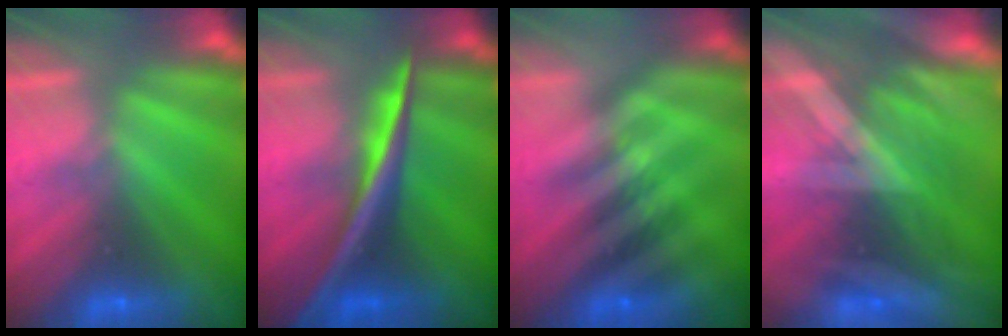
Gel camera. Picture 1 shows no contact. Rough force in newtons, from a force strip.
{"total": 2.6}
{"total": 2.3}
{"total": 2.9}